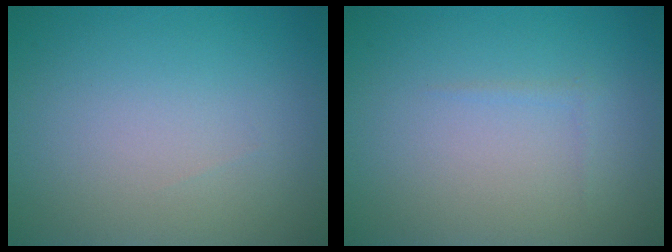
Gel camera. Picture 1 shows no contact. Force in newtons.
{"total": 0.5, "press": 0.5, "slide": 0.1}